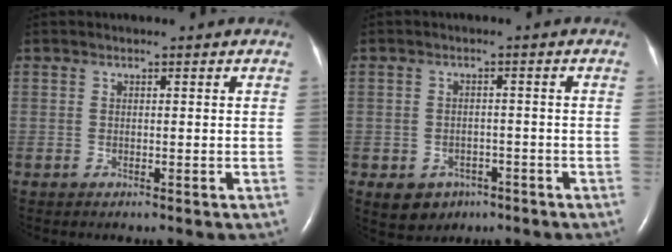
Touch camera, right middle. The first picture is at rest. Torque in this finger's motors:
{"motor_torque": [0.38, -0.36, 0.05, 0.04]}